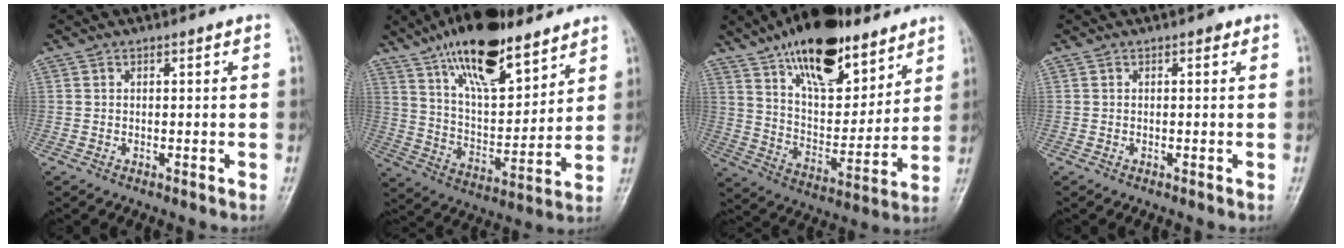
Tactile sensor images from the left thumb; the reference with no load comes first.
{"total": 20.7, "force": [13.9, 8.0, 13.1], "torque": [-0.188, -0.062, 0.243]}
{"total": 22.4, "force": [14.7, 10.0, 13.6], "torque": [-0.175, -0.064, 0.248]}
{"total": 0.6, "force": [0.3, 0.4, 0.4], "torque": [-0.001, 0.001, 0.000]}